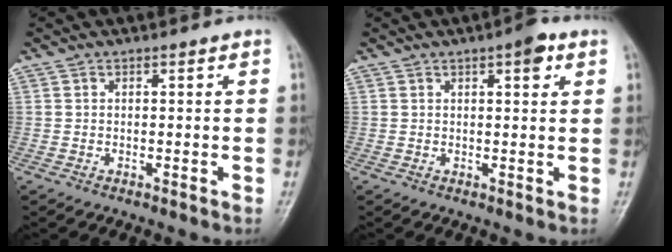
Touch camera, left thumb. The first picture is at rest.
{"total": 3.8, "force": [1.9, 1.3, 3.0], "torque": [-0.033, -0.003, 0.021]}